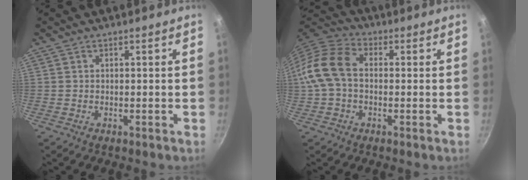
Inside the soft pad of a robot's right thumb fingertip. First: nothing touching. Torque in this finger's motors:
{"motor_torque": [-0.60, 0.81, 0.65, -0.67, 0.24]}